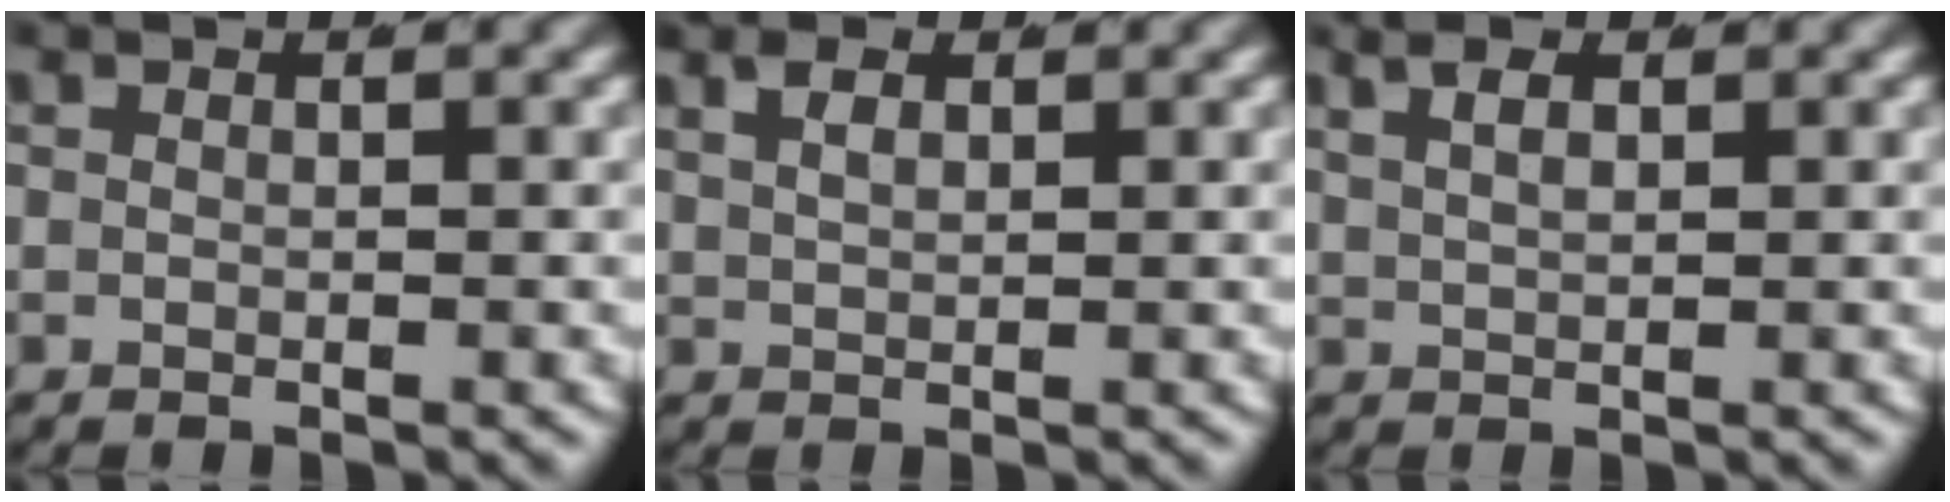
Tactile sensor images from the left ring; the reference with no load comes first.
{"total": 2.3, "force": [1.5, 0.9, 1.5], "torque": [-0.026, -0.001, 0.033]}
{"total": 2.6, "force": [1.7, 0.9, 1.8], "torque": [-0.029, 0.003, 0.034]}